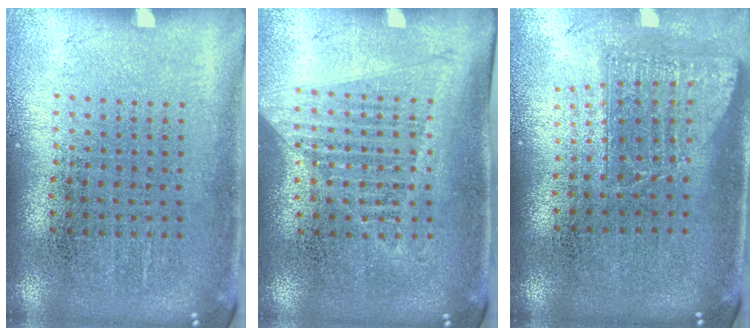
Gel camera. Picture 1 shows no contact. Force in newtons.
{"total": 1.2, "press": 1.1, "slide": 0.5}
{"total": 1.7, "press": 1.3, "slide": 1.1}